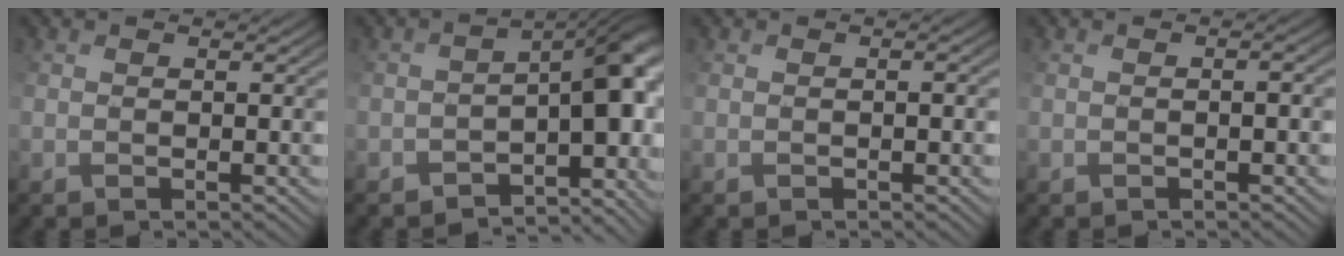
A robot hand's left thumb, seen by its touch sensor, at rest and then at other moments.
{"total": 11.1, "force": [-4.3, 5.9, 8.3], "torque": [-0.113, -0.030, -0.029]}
{"total": 0.9, "force": [-0.3, 0.3, 0.8], "torque": [-0.008, 0.004, 0.010]}
{"total": 1.6, "force": [-0.6, 0.5, 1.3], "torque": [-0.005, 0.007, 0.008]}